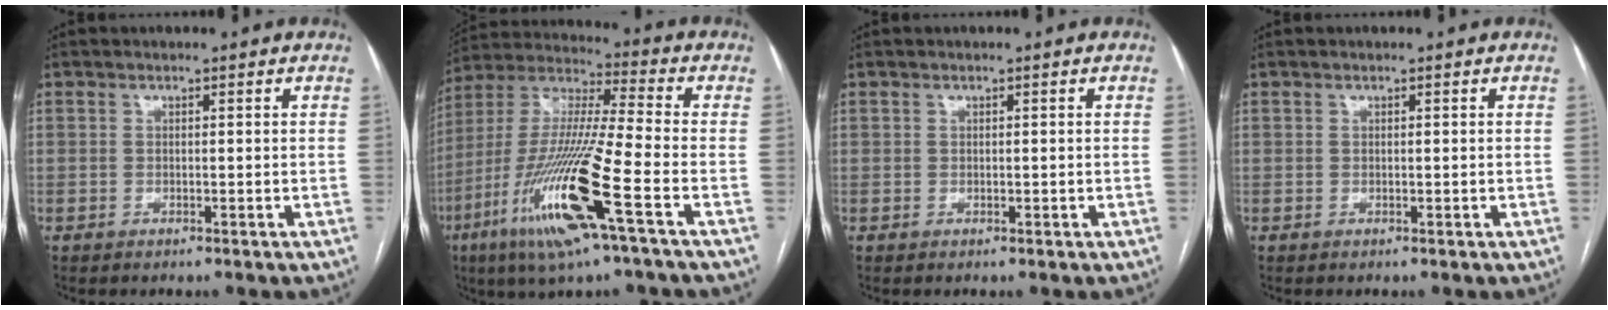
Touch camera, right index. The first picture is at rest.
{"total": 19.3, "force": [-8.2, 0.7, 17.4], "torque": [-0.384, -0.034, -0.162]}
{"total": 0.0}
{"total": 0.0}